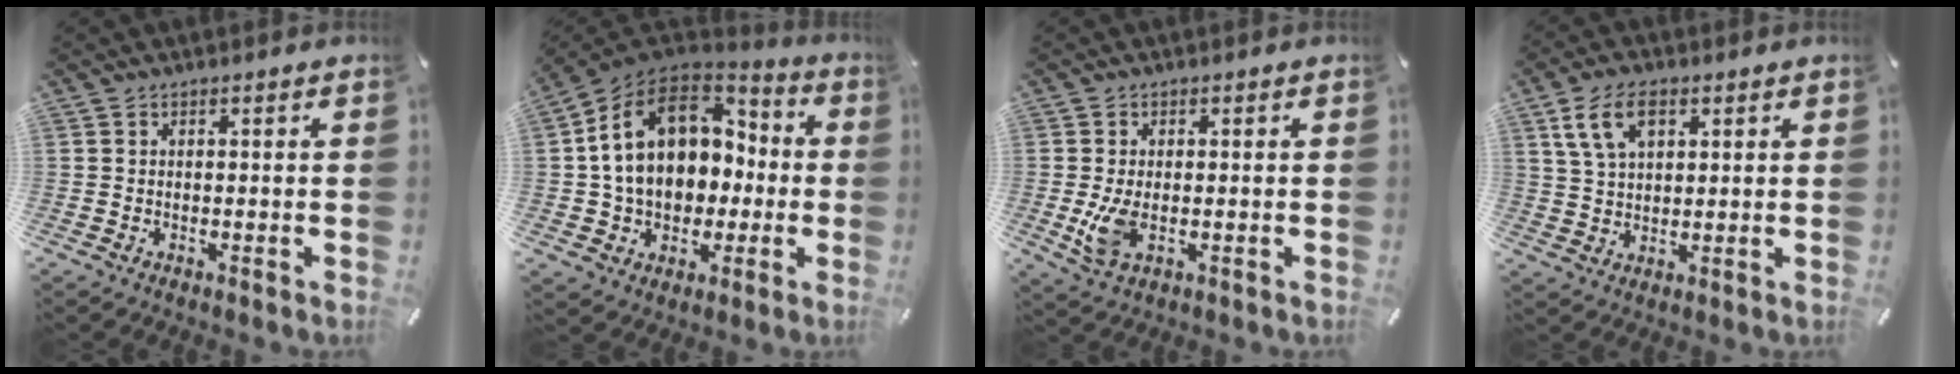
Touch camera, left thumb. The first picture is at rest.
{"total": 17.7, "force": [2.2, 14.2, 10.4], "torque": [-0.197, 0.003, 0.044]}
{"total": 6.2, "force": [-0.8, 3.5, 5.0], "torque": [-0.116, -0.012, -0.019]}
{"total": 8.2, "force": [3.5, 5.1, 5.4], "torque": [-0.116, 0.005, 0.066]}